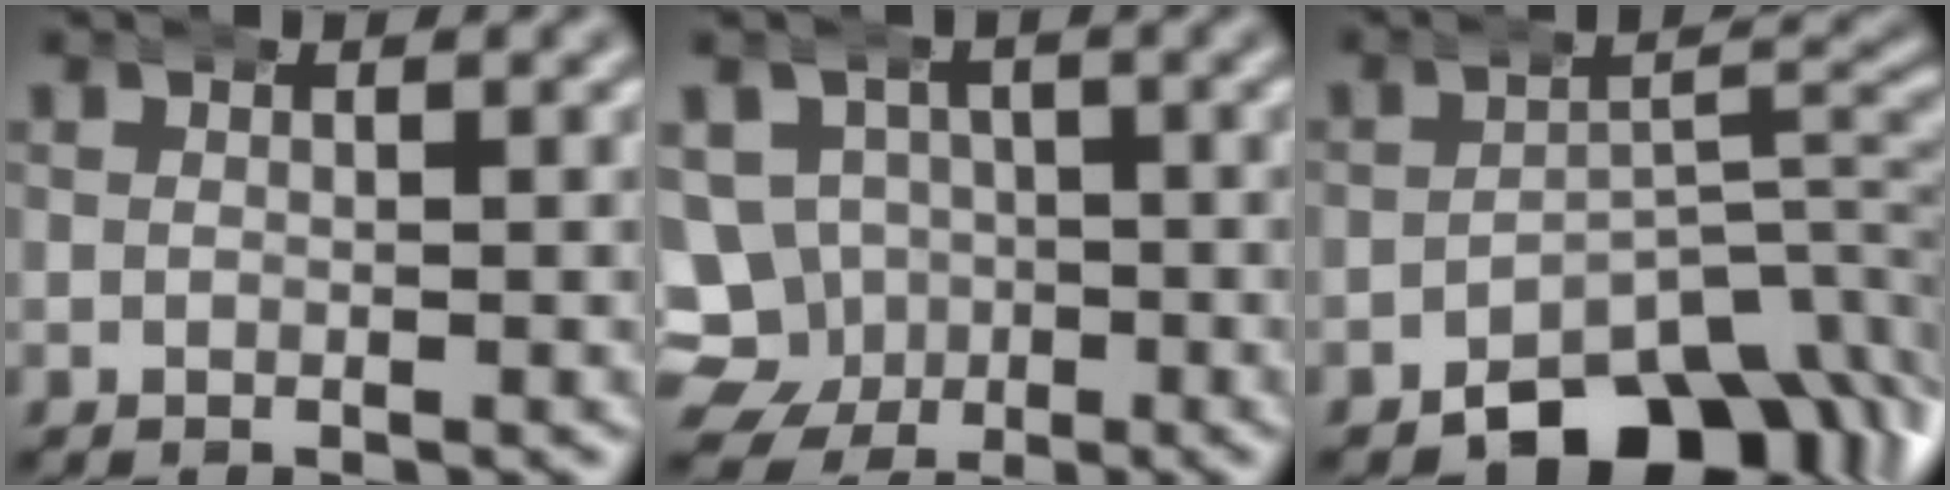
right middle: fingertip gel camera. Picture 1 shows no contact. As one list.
[{"total": 12.7, "force": [-1.9, 11.9, 4.0], "torque": [-0.099, -0.051, -0.039]}, {"total": 10.3, "force": [-5.8, 5.0, 6.9], "torque": [-0.061, 0.000, -0.094]}]